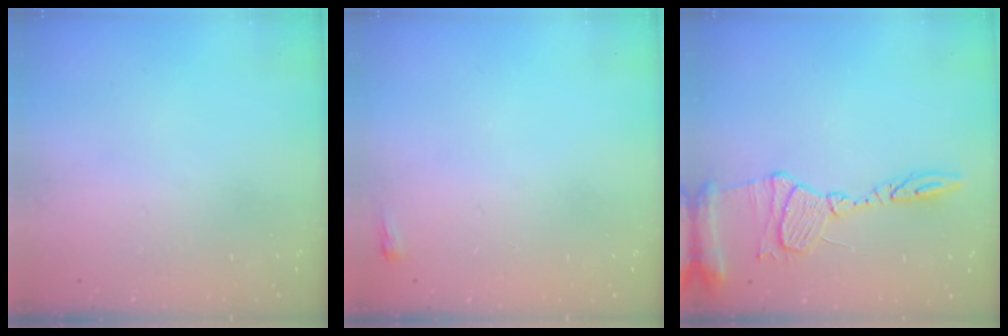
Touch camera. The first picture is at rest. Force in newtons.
{"total": 2.0, "press": 2.0, "slide": 0.5}
{"total": 13.4, "press": 13.4, "slide": 1.1}